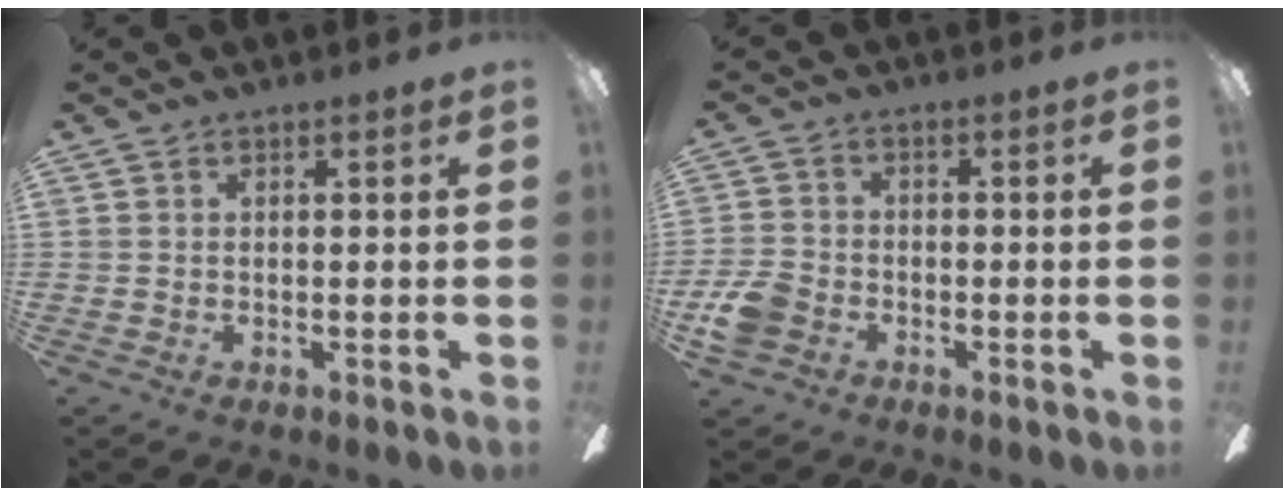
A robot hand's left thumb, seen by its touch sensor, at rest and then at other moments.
{"total": 6.8, "force": [-3.0, 5.2, 3.2], "torque": [-0.074, 0.023, -0.056]}